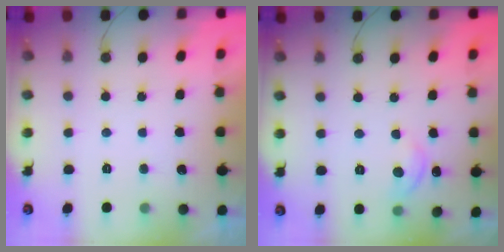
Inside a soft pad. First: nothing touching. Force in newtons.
{"total": 6.2, "press": 6.2, "slide": 0.7}